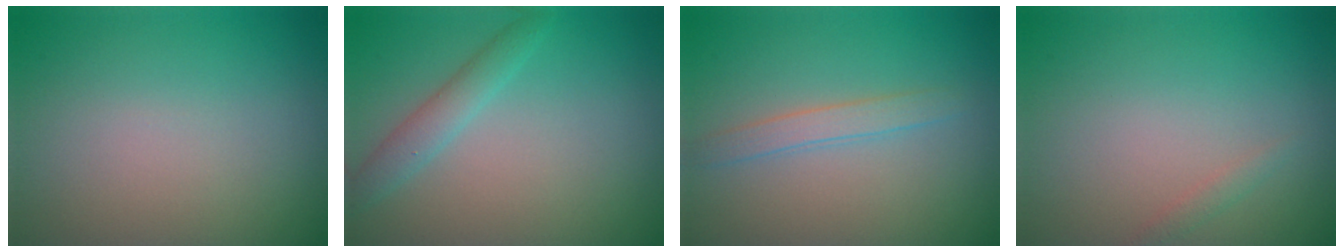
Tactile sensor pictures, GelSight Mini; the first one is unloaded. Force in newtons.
{"total": 2.3, "press": 2.3, "slide": 0.1}
{"total": 1.7, "press": 1.7, "slide": 0.1}
{"total": 0.7, "press": 0.7, "slide": 0.1}